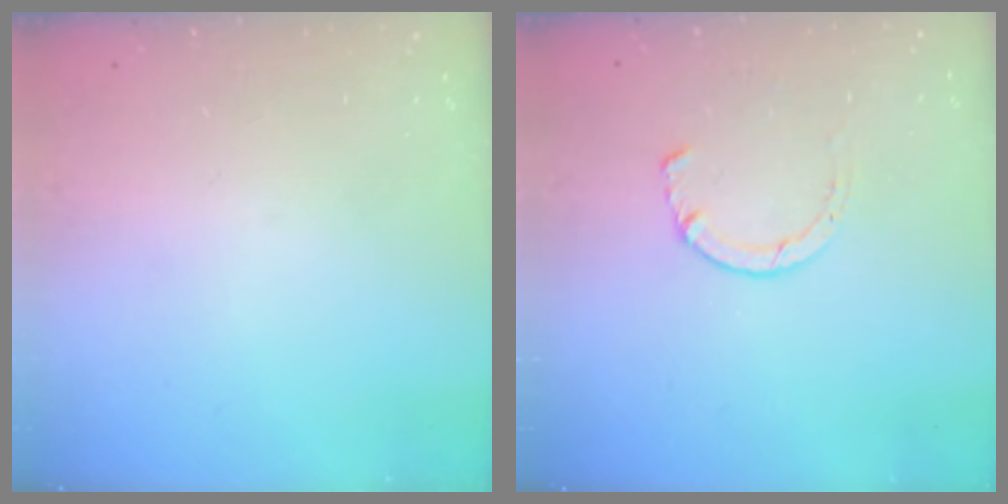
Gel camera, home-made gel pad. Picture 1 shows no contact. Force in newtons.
{"total": 1.5, "press": 1.5, "slide": 0.3}